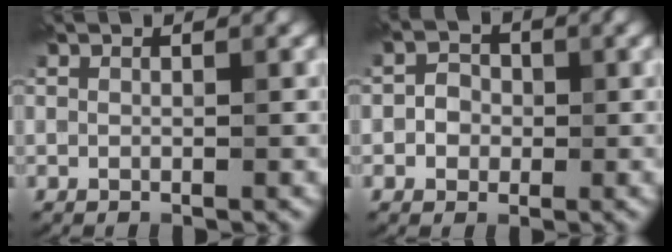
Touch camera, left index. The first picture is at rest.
{"total": 1.8, "force": [-0.3, 1.7, 0.7], "torque": [-0.008, 0.008, -0.011]}